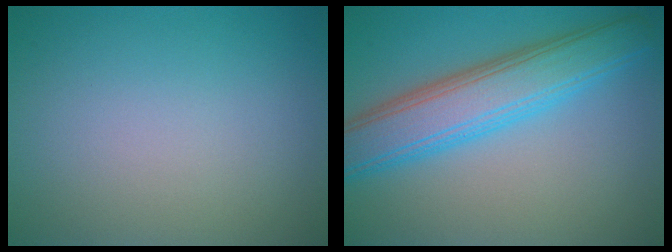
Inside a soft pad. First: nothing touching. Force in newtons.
{"total": 7.2, "press": 7.1, "slide": 0.3}